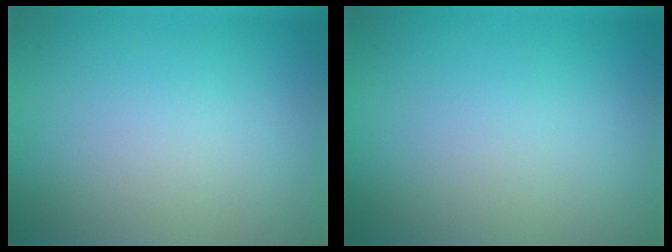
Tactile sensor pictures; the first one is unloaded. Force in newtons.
{"total": 0.0}